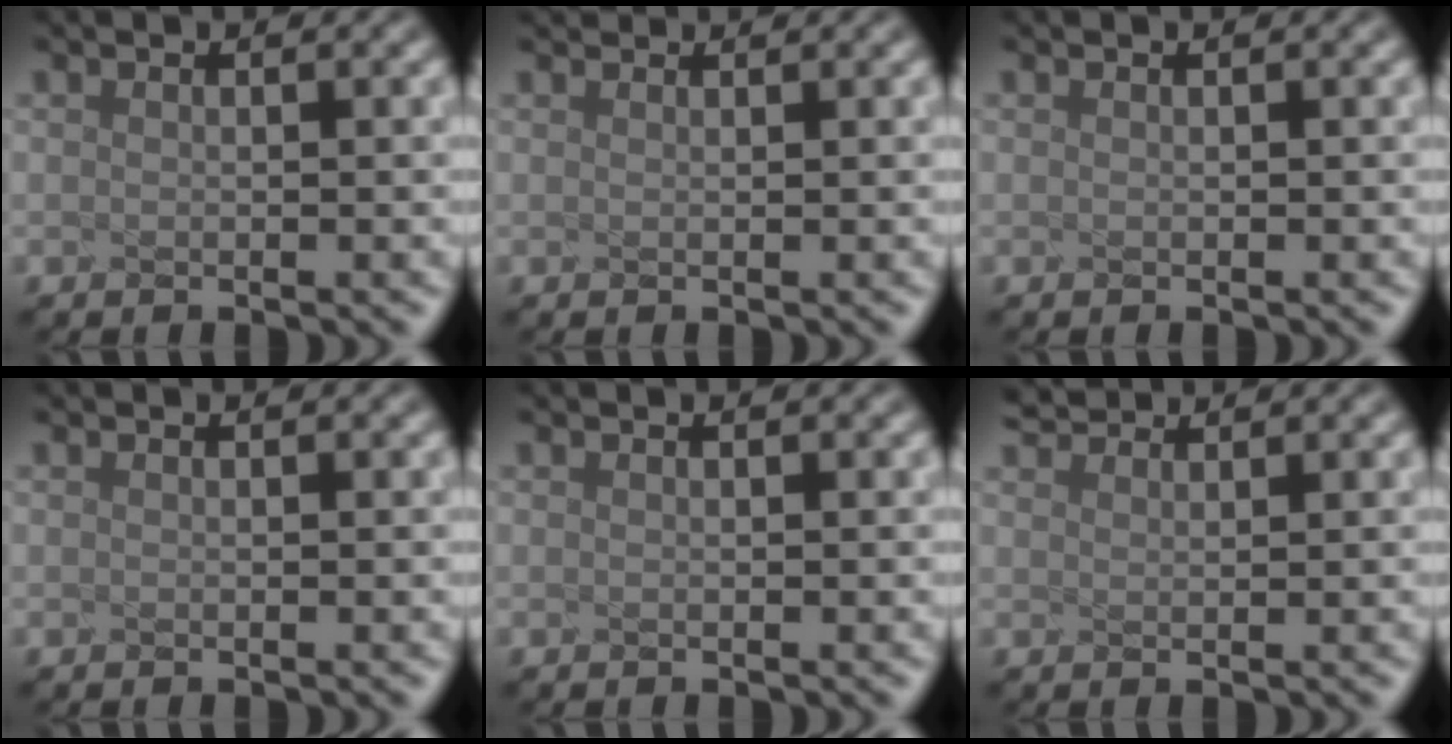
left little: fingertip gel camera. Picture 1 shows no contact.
{"total": 2.2, "force": [2.0, 0.7, 0.8], "torque": [-0.015, 0.025, 0.026]}
{"total": 0.0}
{"total": 0.0}
{"total": 0.0}
{"total": 1.8, "force": [1.5, -0.8, -0.5], "torque": [-0.009, 0.001, 0.054]}